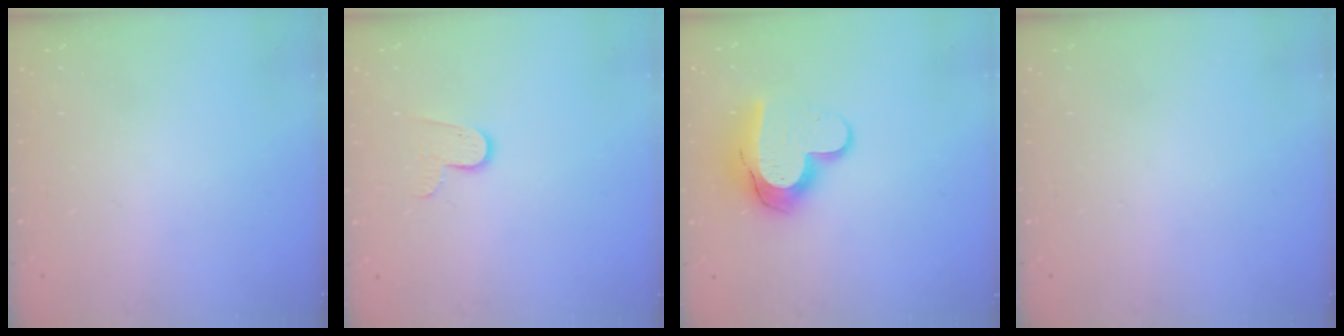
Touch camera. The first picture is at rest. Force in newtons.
{"total": 7.6, "press": 7.6, "slide": 0.7}
{"total": 13.3, "press": 13.3, "slide": 1.1}
{"total": 0.0}